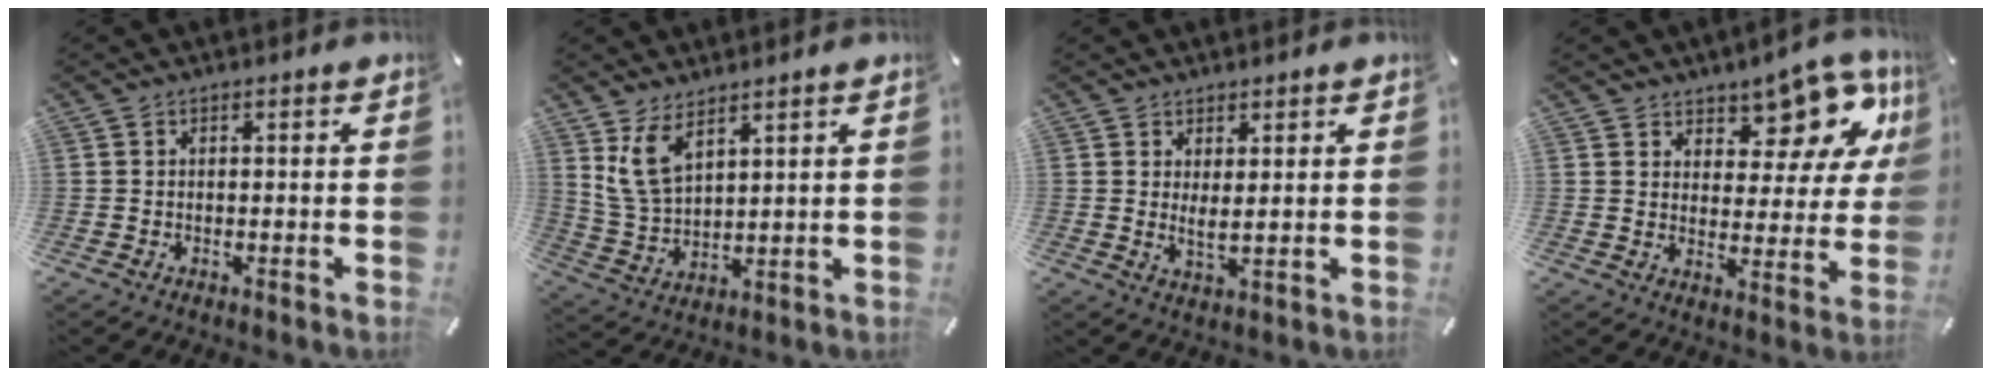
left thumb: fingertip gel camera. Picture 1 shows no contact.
{"total": 8.6, "force": [5.9, 4.1, 4.8], "torque": [-0.133, -0.027, 0.107]}
{"total": 3.0, "force": [1.9, 0.9, 2.1], "torque": [-0.028, -0.014, 0.033]}
{"total": 11.5, "force": [8.7, 6.1, 4.5], "torque": [-0.047, -0.077, 0.151]}